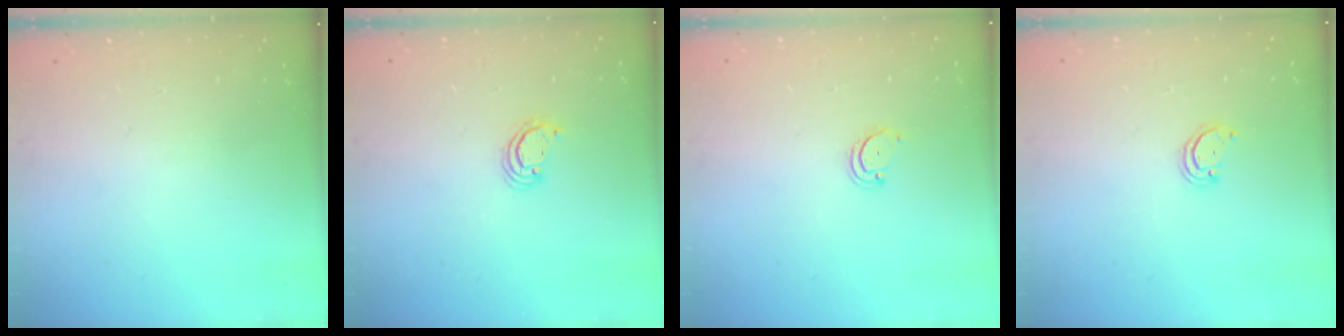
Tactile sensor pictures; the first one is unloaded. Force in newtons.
{"total": 2.4, "press": 2.4, "slide": 0.3}
{"total": 2.7, "press": 2.7, "slide": 0.3}
{"total": 2.2, "press": 2.2, "slide": 0.2}